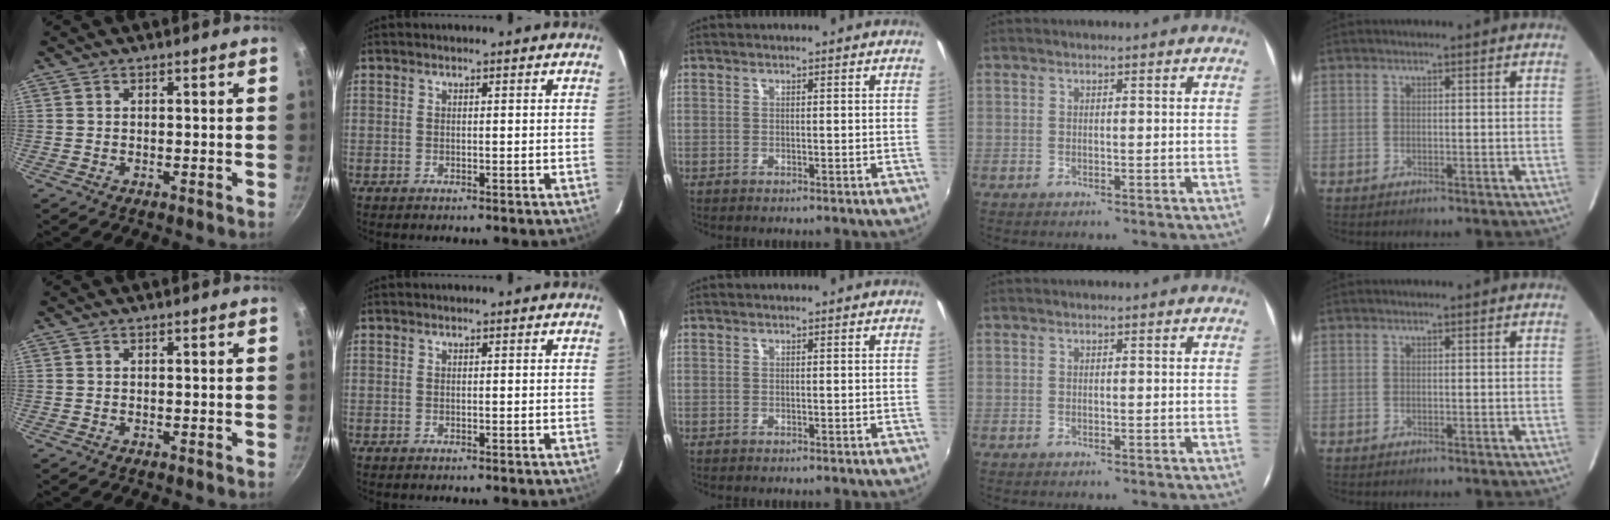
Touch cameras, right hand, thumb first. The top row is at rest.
{}